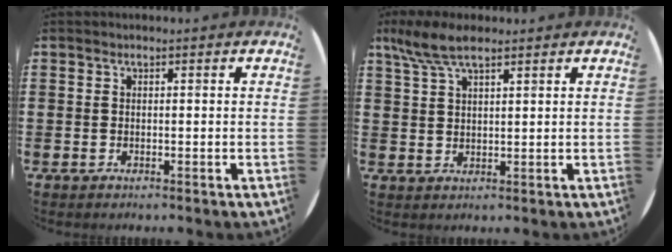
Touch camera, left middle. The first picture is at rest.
{"total": 5.7, "force": [4.3, 1.7, 3.4], "torque": [-0.077, -0.001, 0.079]}